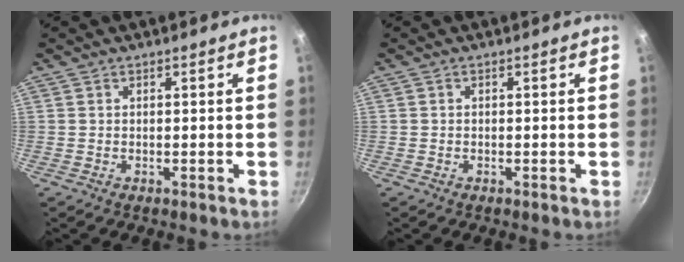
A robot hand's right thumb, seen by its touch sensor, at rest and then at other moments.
{"total": 0.0}